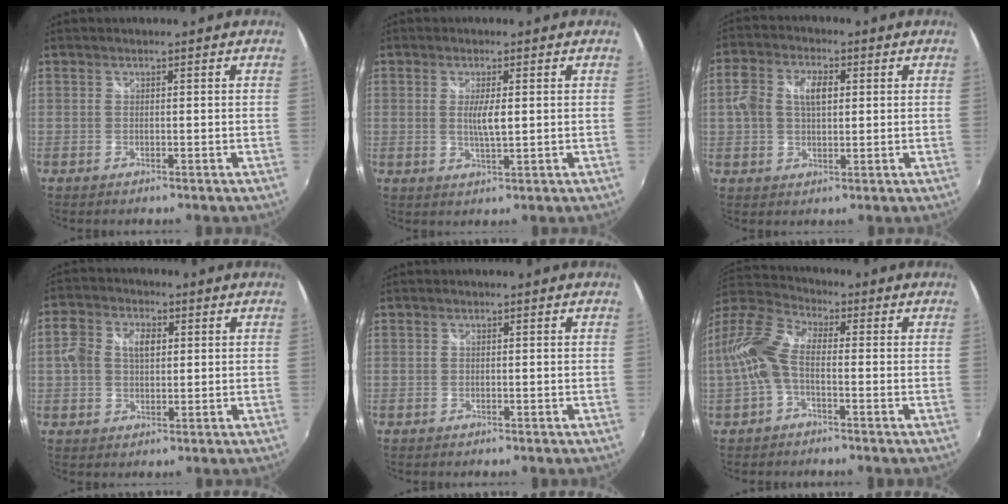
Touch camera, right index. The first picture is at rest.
{"total": 3.6, "force": [0.4, 0.7, 3.5], "torque": [-0.065, -0.007, 0.006]}
{"total": 7.5, "force": [1.3, 4.5, 5.8], "torque": [-0.111, 0.021, 0.022]}
{"total": 6.6, "force": [1.0, 4.6, 4.6], "torque": [-0.087, 0.022, 0.017]}
{"total": 0.0}
{"total": 10.8, "force": [-1.6, 5.2, 9.4], "torque": [-0.207, 0.017, -0.039]}